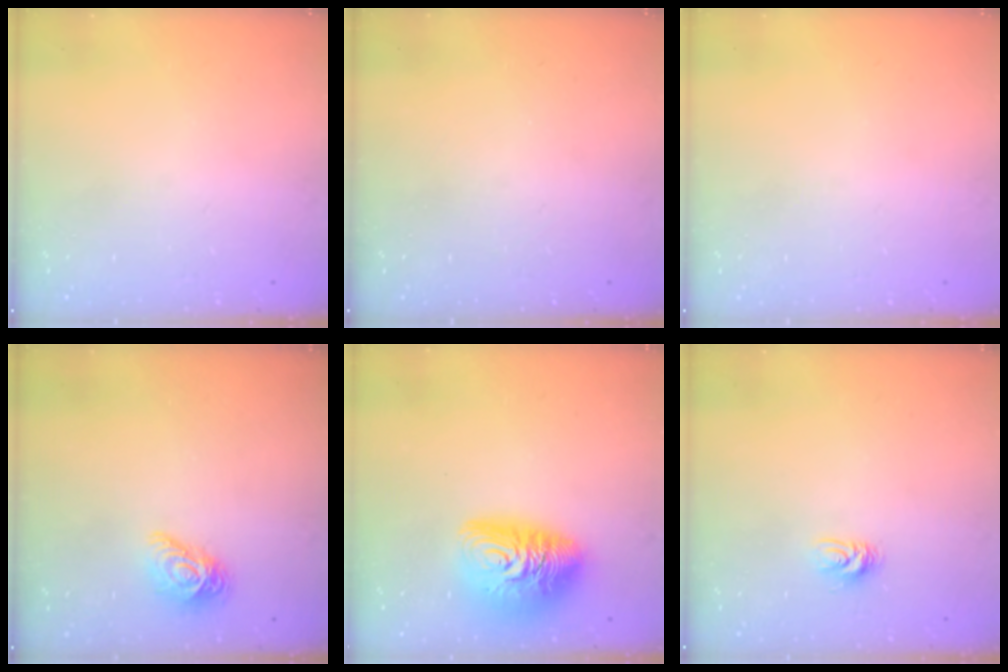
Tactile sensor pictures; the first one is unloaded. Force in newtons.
{"total": 0.0}
{"total": 0.0}
{"total": 9.3, "press": 9.3, "slide": 0.3}
{"total": 13.9, "press": 13.9, "slide": 1.1}
{"total": 4.9, "press": 4.9, "slide": 0.5}